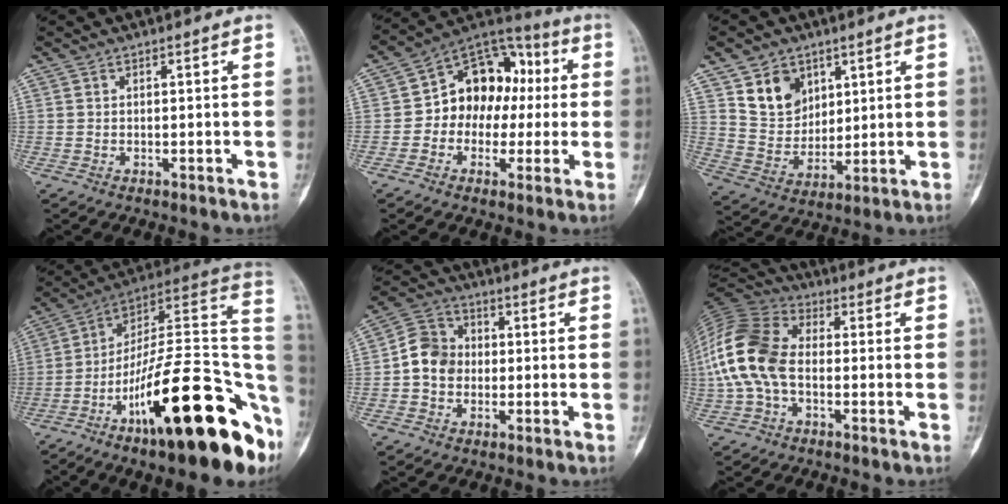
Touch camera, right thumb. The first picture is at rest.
{"total": 14.7, "force": [0.1, 11.4, 9.3], "torque": [-0.085, 0.043, -0.011]}
{"total": 10.1, "force": [5.2, 7.6, 4.0], "torque": [-0.044, -0.036, 0.109]}
{"total": 29.1, "force": [-11.6, 8.4, 25.4], "torque": [-0.312, 0.076, -0.179]}
{"total": 8.2, "force": [-0.6, 7.0, 4.1], "torque": [-0.054, 0.026, -0.024]}
{"total": 15.1, "force": [-1.4, 9.8, 11.4], "torque": [-0.248, 0.035, -0.036]}